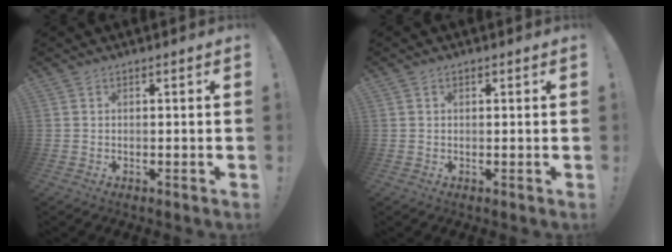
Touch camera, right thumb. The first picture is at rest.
{"total": 0.6, "force": [0.3, 0.4, 0.2], "torque": [-0.001, 0.000, 0.004]}